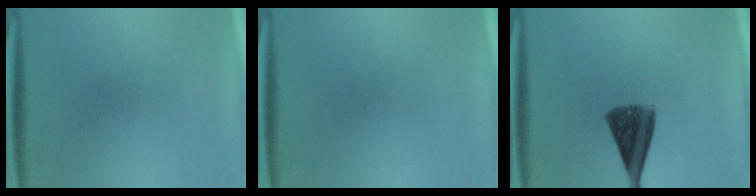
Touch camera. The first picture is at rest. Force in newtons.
{"total": 0.0}
{"total": 8.8}